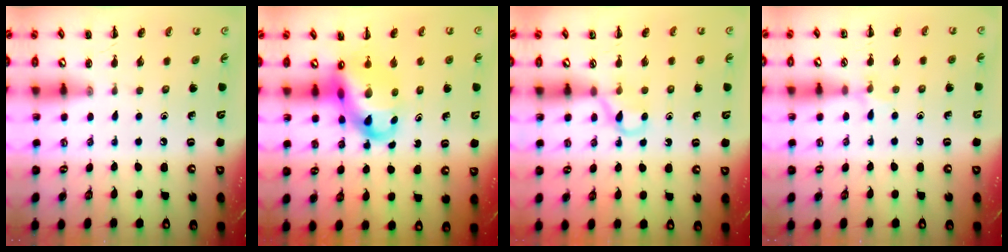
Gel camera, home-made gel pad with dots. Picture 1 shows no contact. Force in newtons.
{"total": 11.5, "press": 11.0, "slide": 3.2}
{"total": 3.6, "press": 3.5, "slide": 1.1}
{"total": 5.8, "press": 5.4, "slide": 2.0}